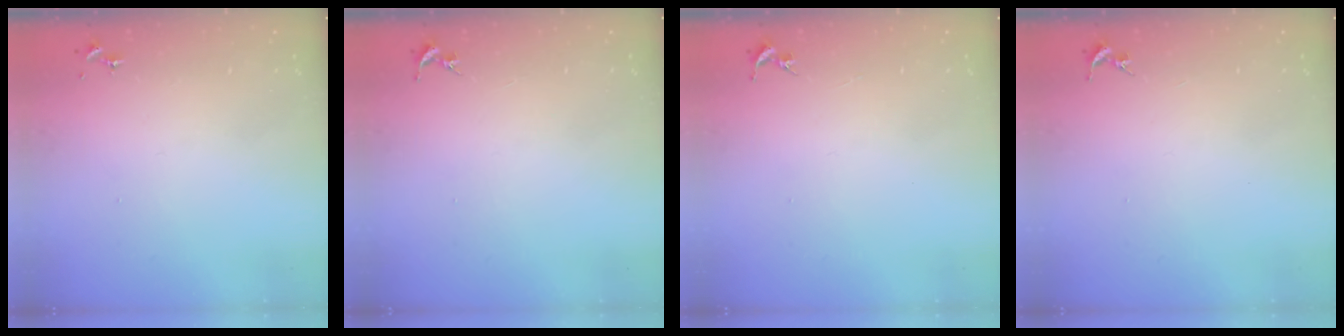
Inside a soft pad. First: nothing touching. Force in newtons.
{"total": 0.0}
{"total": 0.0}
{"total": 0.0}